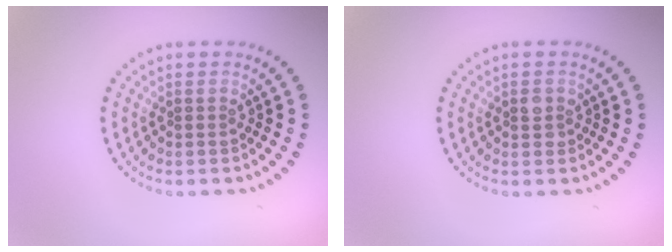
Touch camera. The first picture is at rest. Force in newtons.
{"total": 1.3, "press": 1.3, "slide": 0.4}